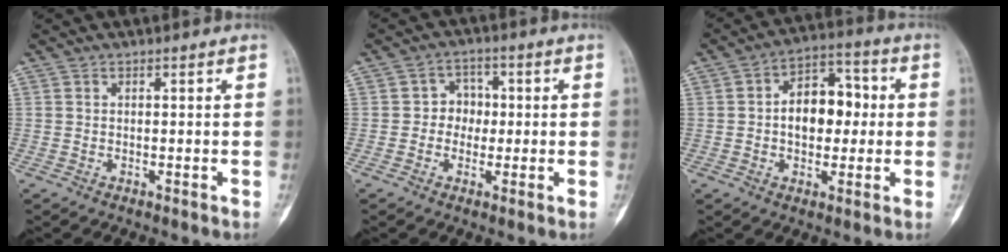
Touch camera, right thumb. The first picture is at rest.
{"total": 4.7, "force": [-0.1, 4.2, 2.1], "torque": [0.008, 0.013, -0.013]}
{"total": 11.5, "force": [0.4, 7.6, 8.6], "torque": [-0.096, 0.030, 0.000]}